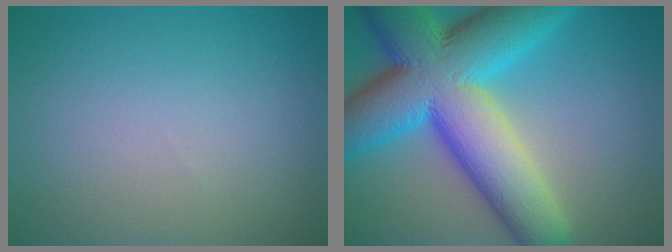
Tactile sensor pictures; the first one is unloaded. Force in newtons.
{"total": 15.4, "press": 15.4, "slide": 0.4}